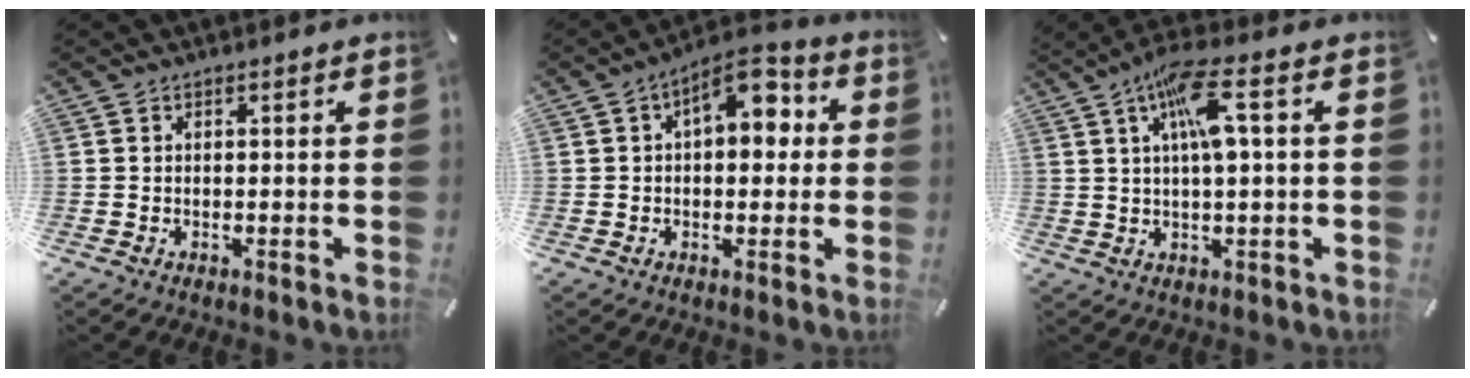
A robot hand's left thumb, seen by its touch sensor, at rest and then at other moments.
{"total": 9.5, "force": [3.0, 5.2, 7.3], "torque": [-0.088, -0.017, 0.044]}
{"total": 10.1, "force": [3.2, 2.3, 9.3], "torque": [-0.172, 0.003, 0.054]}